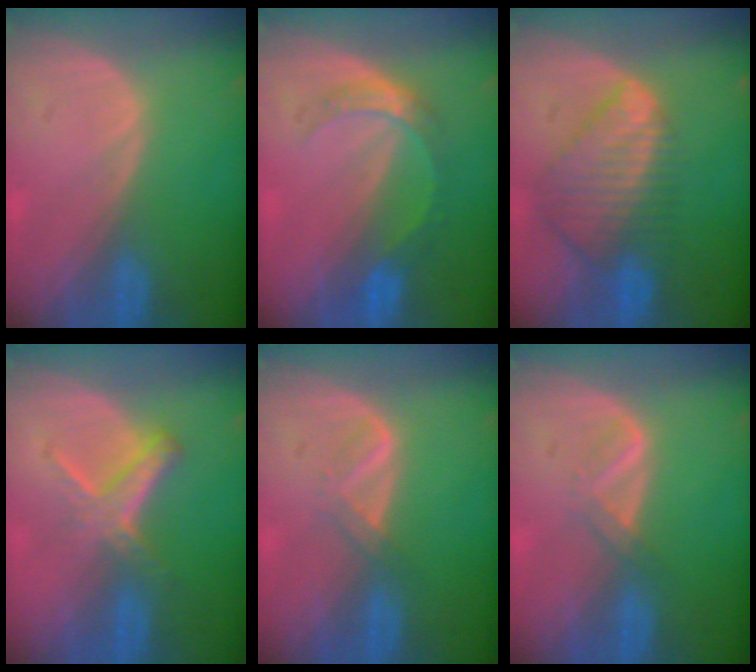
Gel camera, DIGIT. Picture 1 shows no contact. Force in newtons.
{"total": 5.1, "press": 4.7, "slide": 2.1}
{"total": 9.0, "press": 7.7, "slide": 4.7}
{"total": 5.8, "press": 5.1, "slide": 2.9}
{"total": 2.1, "press": 2.1, "slide": 0.2}
{"total": 2.1, "press": 2.1, "slide": 0.2}